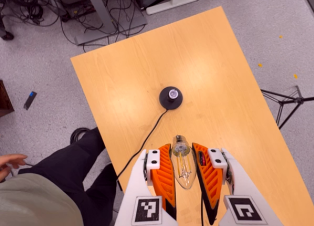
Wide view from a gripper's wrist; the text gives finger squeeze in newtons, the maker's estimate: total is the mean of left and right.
{"total": 22.8, "left": 24.9, "right": 20.7}